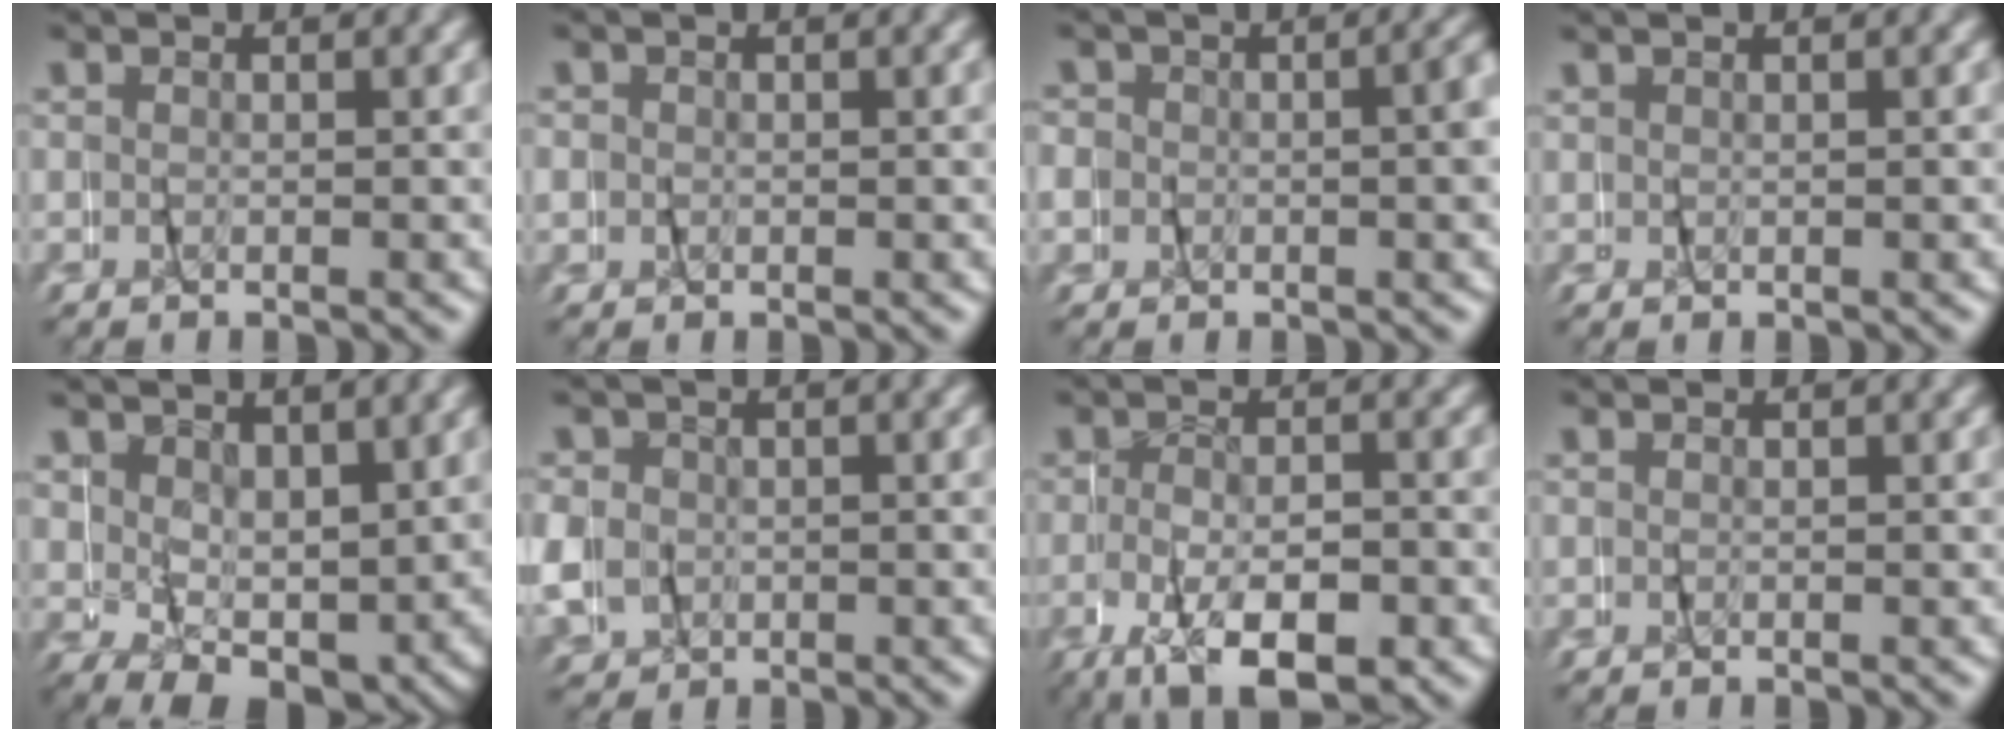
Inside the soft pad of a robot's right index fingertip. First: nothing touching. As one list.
[{"total": 1.9, "force": [0.4, 1.8, 0.5], "torque": [-0.015, 0.002, 0.004]}, {"total": 3.9, "force": [-0.2, 3.2, 2.1], "torque": [-0.040, 0.003, -0.006]}, {"total": 1.0, "force": [0.7, 0.4, 0.6], "torque": [-0.015, -0.001, 0.016]}, {"total": 4.6, "force": [1.0, 3.1, 3.3], "torque": [-0.054, -0.022, 0.028]}, {"total": 3.9, "force": [0.4, 3.7, 1.1], "torque": [-0.041, 0.001, 0.012]}, {"total": 7.2, "force": [-3.5, 3.3, 5.3], "torque": [-0.106, -0.018, -0.041]}, {"total": 0.0}]